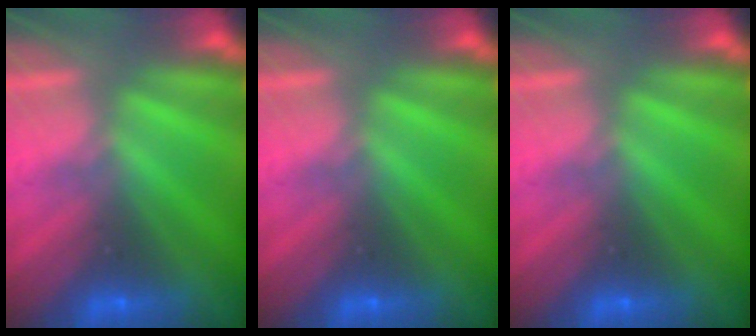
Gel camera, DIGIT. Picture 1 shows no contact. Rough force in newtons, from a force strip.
{"total": 0.0}
{"total": 0.0}